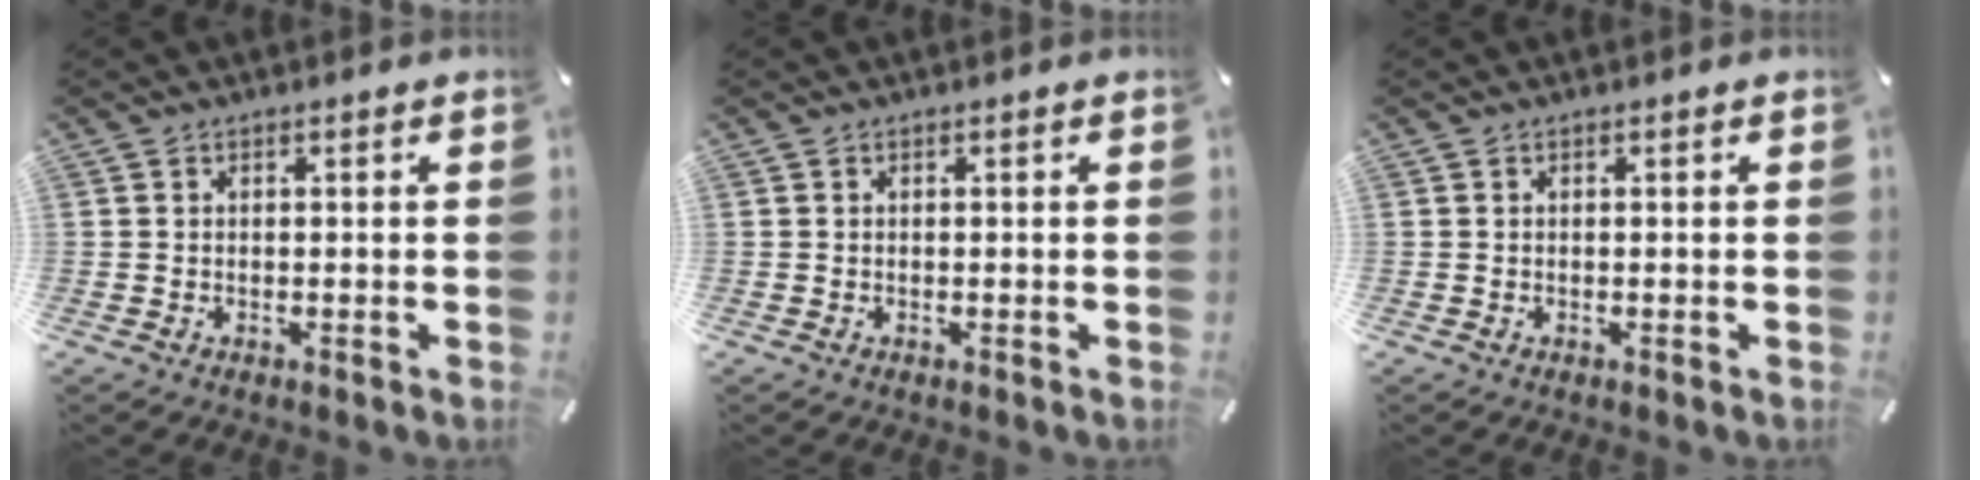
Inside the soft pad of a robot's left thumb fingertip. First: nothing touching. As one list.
[{"total": 0.0}, {"total": 0.0}]